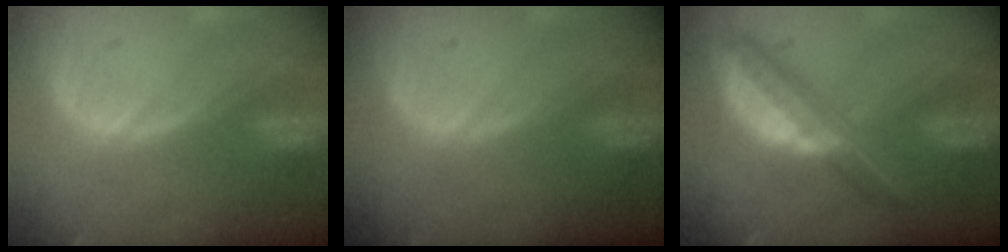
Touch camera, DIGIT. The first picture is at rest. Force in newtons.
{"total": 0.0}
{"total": 6.8, "press": 5.8, "slide": 3.6}